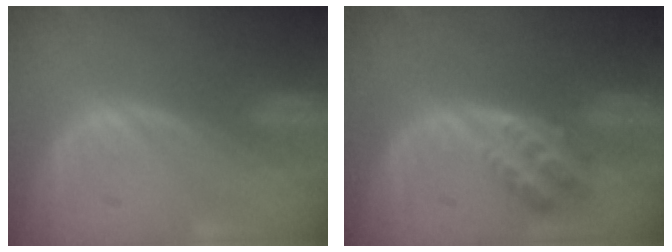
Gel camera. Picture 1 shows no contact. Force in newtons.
{"total": 4.4, "press": 3.9, "slide": 2.0}